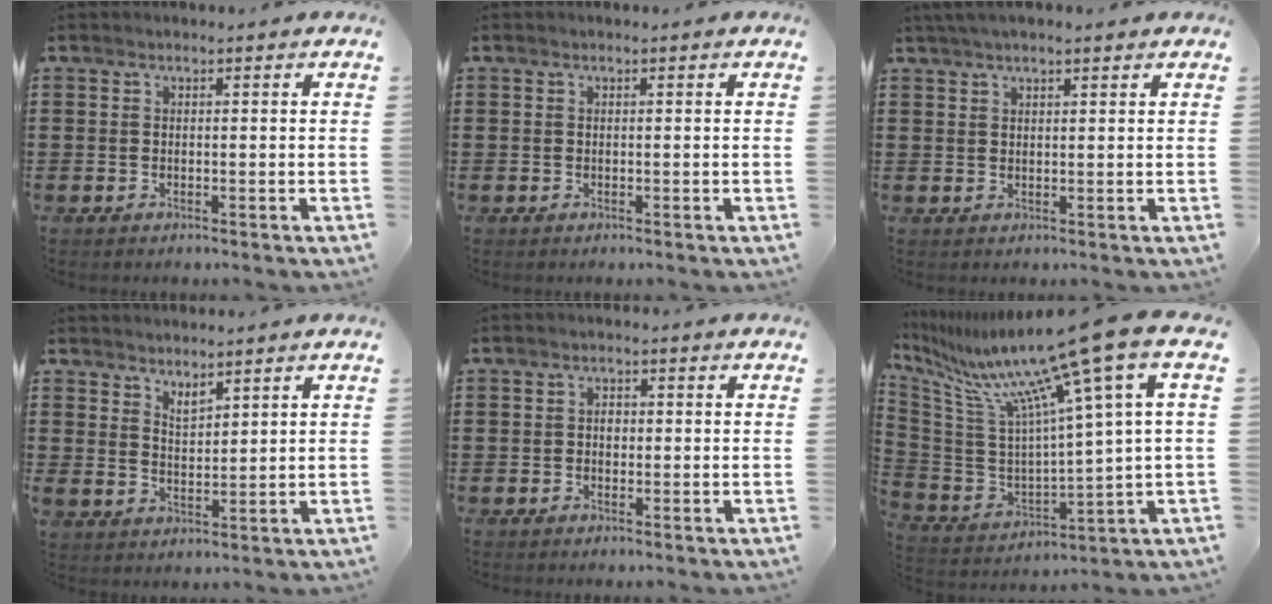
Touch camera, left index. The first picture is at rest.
{"total": 0.0}
{"total": 2.2, "force": [1.7, 0.4, 1.4], "torque": [-0.029, 0.004, 0.032]}
{"total": 2.8, "force": [2.6, 1.0, 0.3], "torque": [-0.013, -0.002, 0.049]}
{"total": 1.2, "force": [-0.1, 0.9, 0.8], "torque": [-0.017, 0.004, -0.003]}
{"total": 16.0, "force": [10.7, 0.3, 11.8], "torque": [-0.259, -0.073, 0.163]}